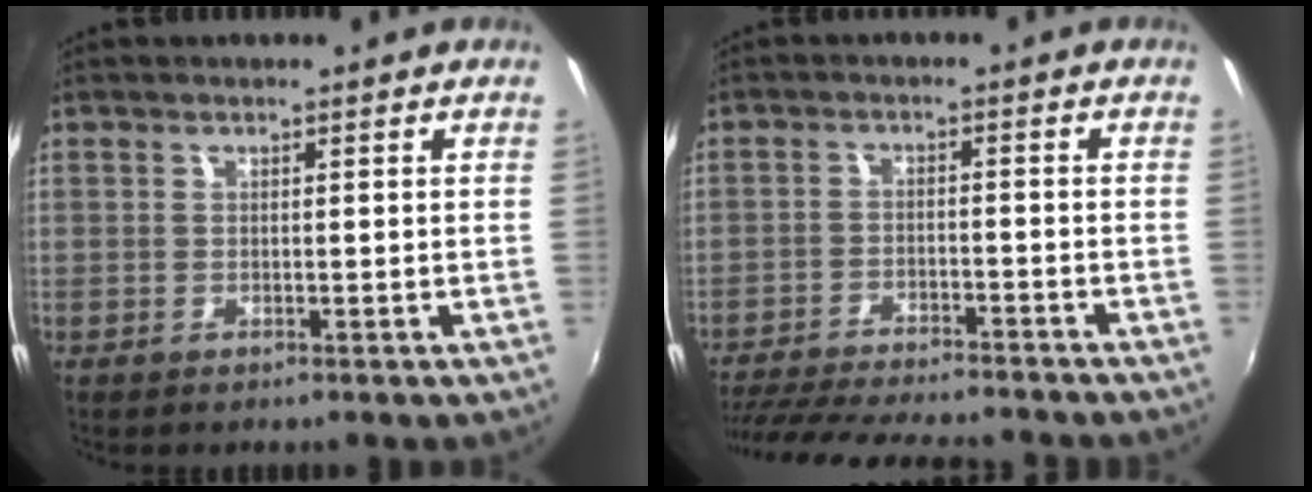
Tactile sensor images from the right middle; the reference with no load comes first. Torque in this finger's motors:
{"motor_torque": [1.04, -1.09, 0.28, 0.11]}